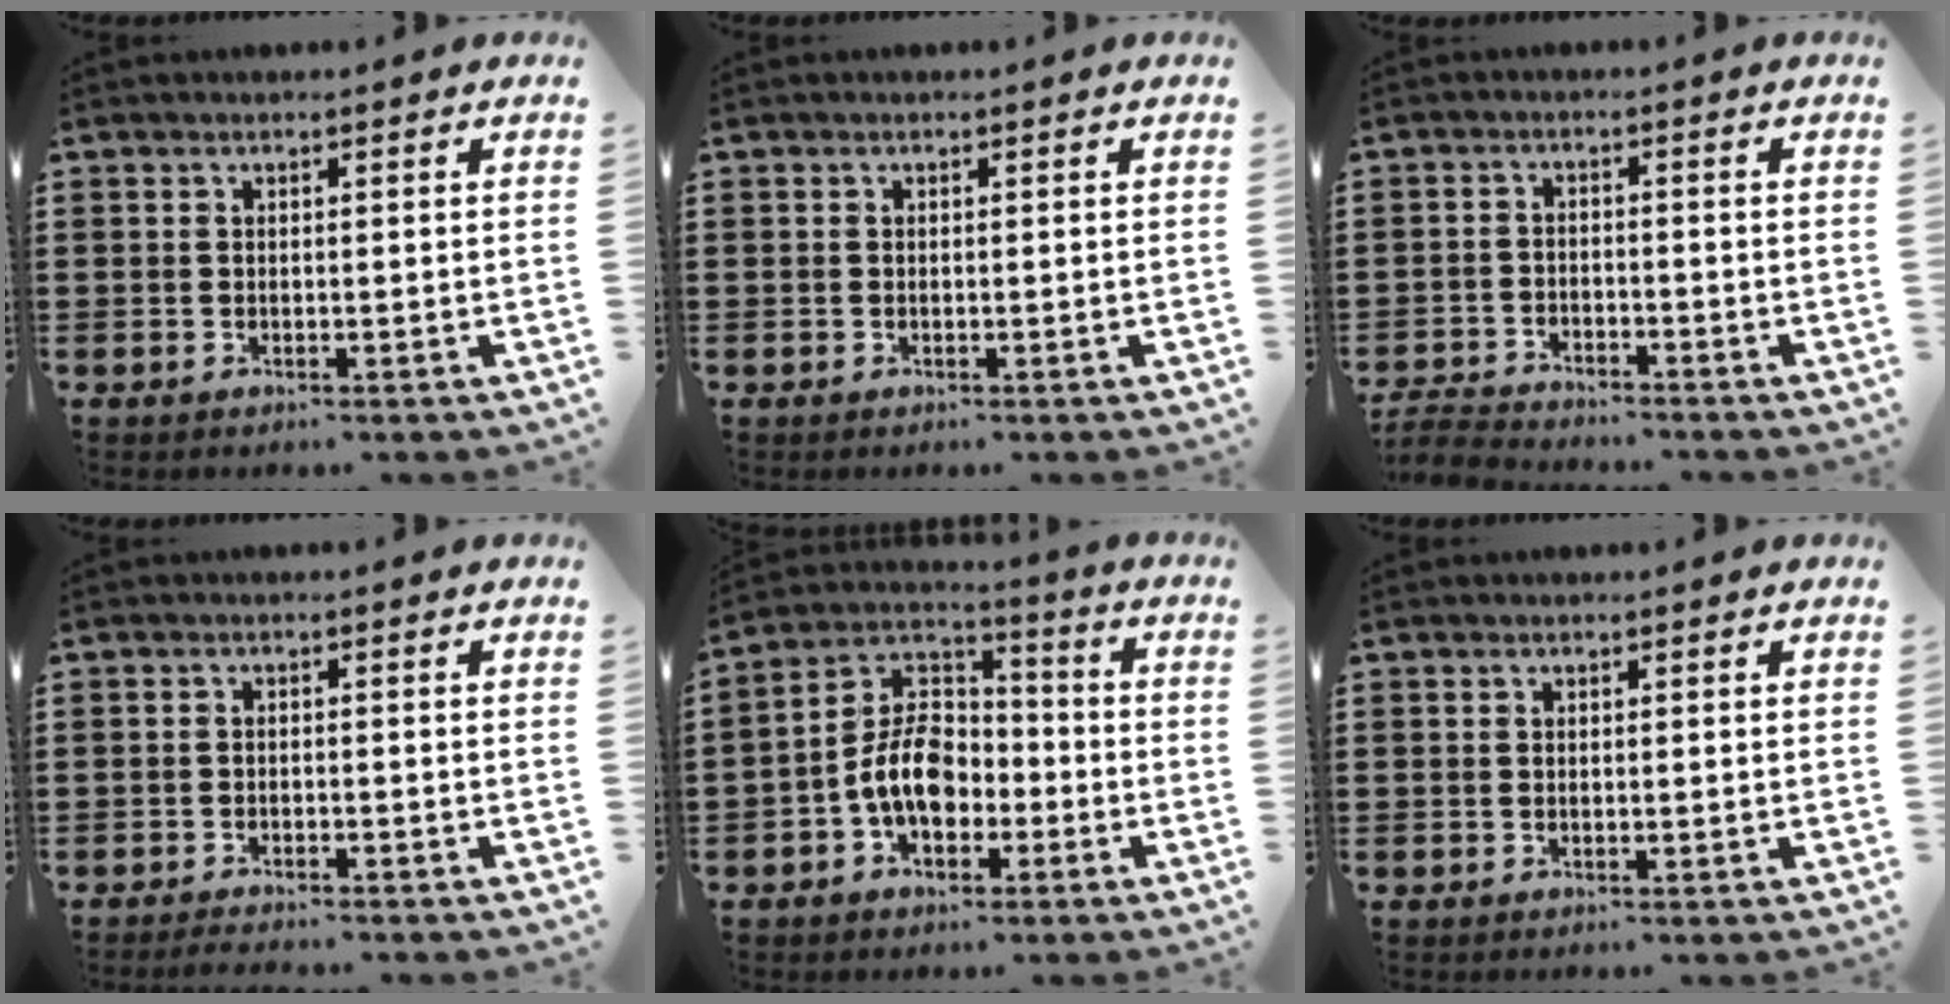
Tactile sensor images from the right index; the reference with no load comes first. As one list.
[{"total": 0.0}, {"total": 3.7, "force": [-3.6, 0.4, 0.4], "torque": [-0.023, -0.004, -0.081]}, {"total": 1.7, "force": [-1.7, 0.0, 0.1], "torque": [-0.005, 0.001, -0.035]}, {"total": 9.3, "force": [-2.8, 6.1, 6.4], "torque": [-0.157, 0.006, -0.061]}, {"total": 0.0}]